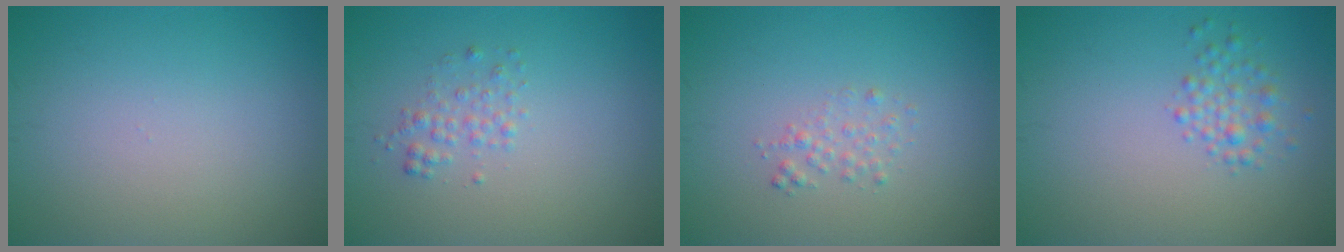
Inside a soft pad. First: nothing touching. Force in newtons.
{"total": 1.4, "press": 1.4, "slide": 0.0}
{"total": 1.2, "press": 1.2, "slide": 0.0}
{"total": 1.9, "press": 1.9, "slide": 0.1}